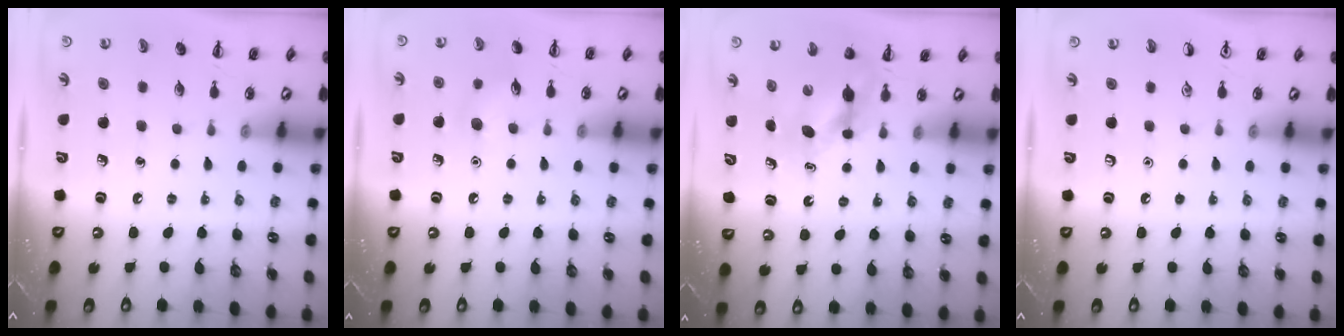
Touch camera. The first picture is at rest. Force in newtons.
{"total": 6.4, "press": 6.2, "slide": 1.8}
{"total": 5.3, "press": 5.3, "slide": 0.3}
{"total": 0.0}